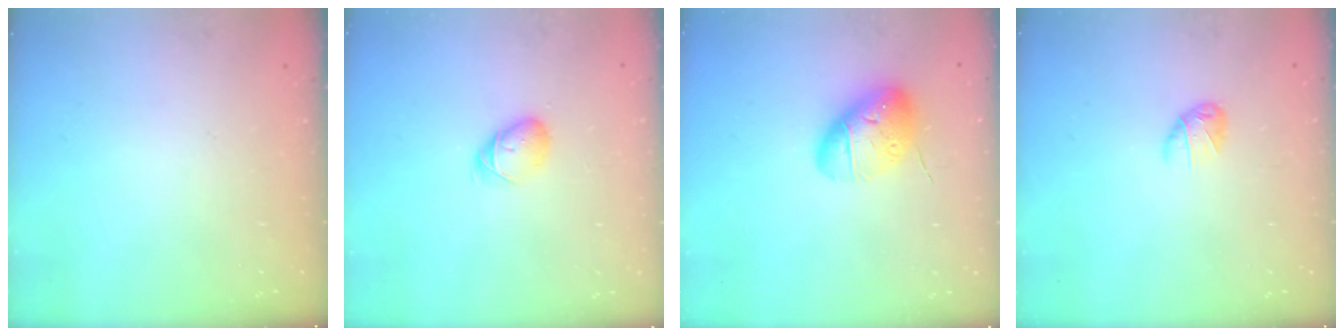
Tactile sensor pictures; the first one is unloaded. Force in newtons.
{"total": 5.6, "press": 5.6, "slide": 0.9}
{"total": 12.4, "press": 12.3, "slide": 2.1}
{"total": 5.4, "press": 5.3, "slide": 1.0}